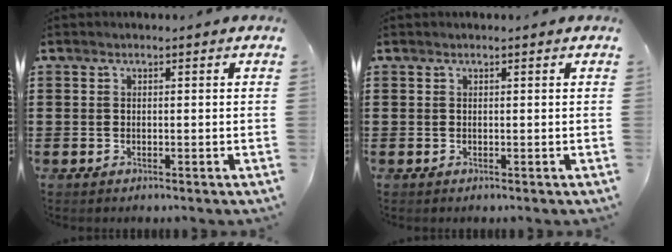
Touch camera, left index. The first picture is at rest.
{"total": 0.0}